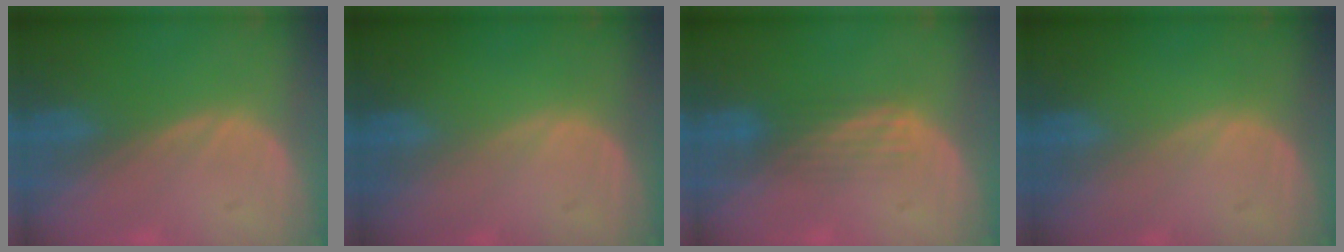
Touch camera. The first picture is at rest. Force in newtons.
{"total": 0.0}
{"total": 2.7, "press": 2.6, "slide": 0.8}
{"total": 0.0}